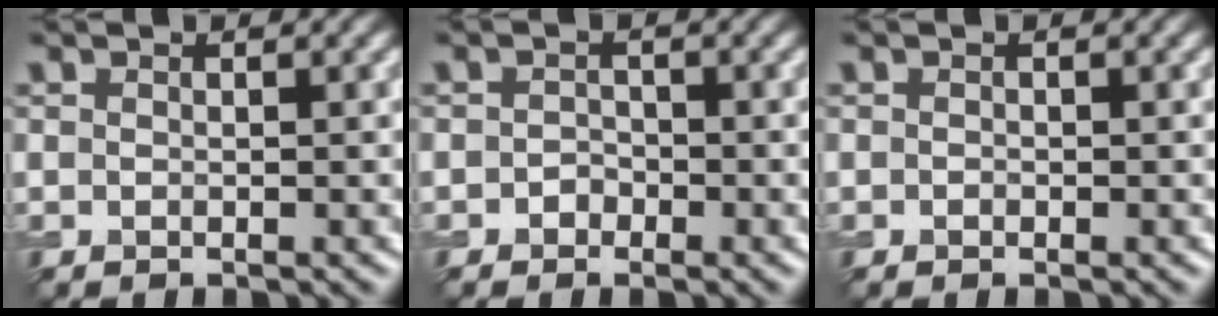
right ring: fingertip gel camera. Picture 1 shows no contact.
{"total": 1.1, "force": [-0.6, 0.9, 0.3], "torque": [-0.003, 0.001, -0.012]}
{"total": 0.0}